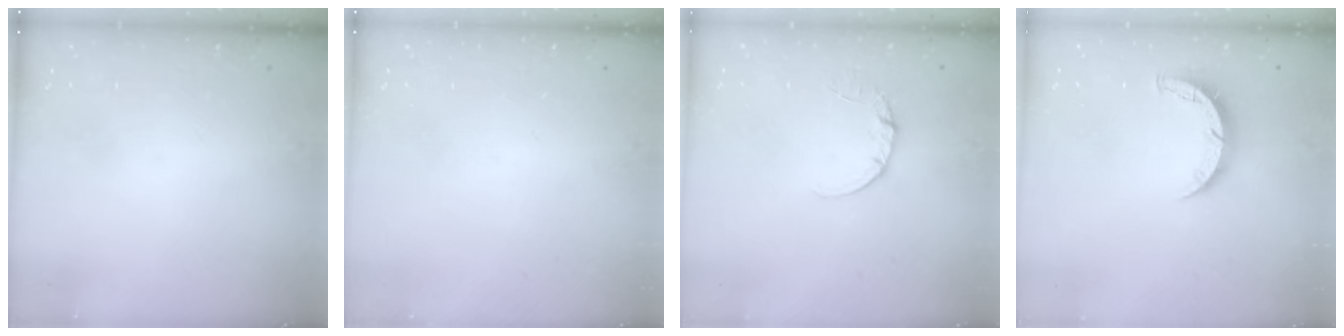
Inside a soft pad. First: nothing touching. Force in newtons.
{"total": 0.0}
{"total": 3.6, "press": 3.6, "slide": 0.3}
{"total": 5.5, "press": 5.5, "slide": 0.5}